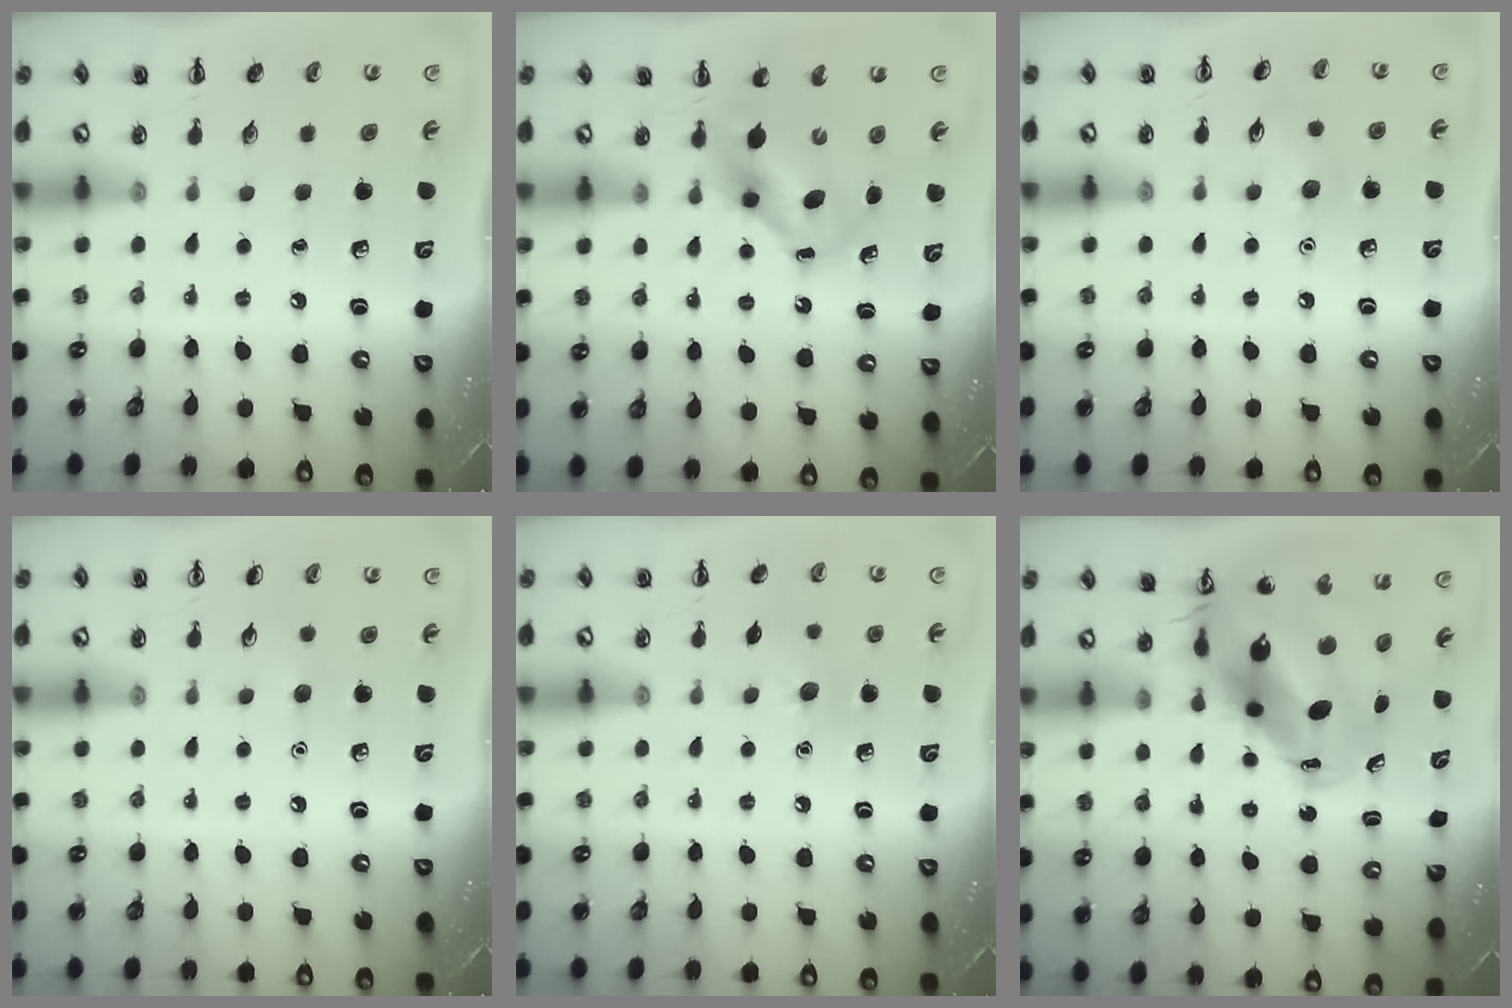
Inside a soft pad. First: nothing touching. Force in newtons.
{"total": 6.6, "press": 6.5, "slide": 1.2}
{"total": 6.6, "press": 6.3, "slide": 1.9}
{"total": 3.7, "press": 3.5, "slide": 1.1}
{"total": 8.3, "press": 8.1, "slide": 1.8}
{"total": 12.6, "press": 12.0, "slide": 3.7}